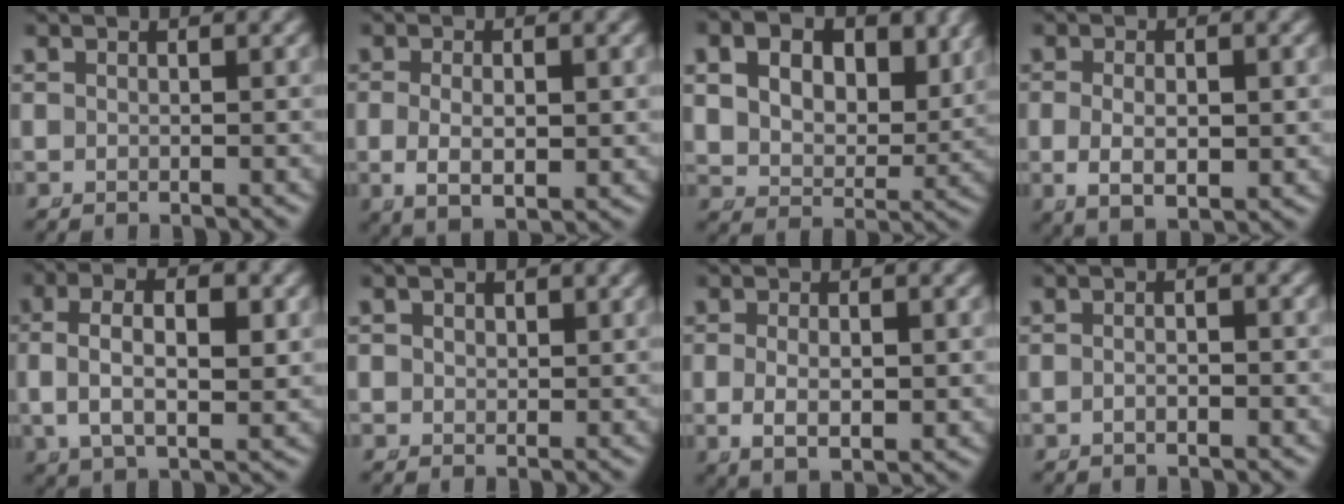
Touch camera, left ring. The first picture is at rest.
{"total": 3.8, "force": [-0.4, 1.8, 3.3], "torque": [-0.067, -0.018, 0.008]}
{"total": 7.3, "force": [2.9, 5.2, 4.3], "torque": [-0.089, -0.026, 0.052]}
{"total": 3.9, "force": [-0.5, 2.0, 3.3], "torque": [-0.068, -0.019, 0.007]}
{"total": 6.6, "force": [1.1, 3.6, 5.5], "torque": [-0.100, 0.002, 0.019]}
{"total": 1.8, "force": [0.6, 1.6, 0.6], "torque": [-0.013, -0.007, 0.015]}
{"total": 3.4, "force": [-0.4, 1.6, 3.0], "torque": [-0.061, -0.018, 0.008]}
{"total": 1.3, "force": [-0.8, 0.4, 0.9], "torque": [-0.017, 0.000, -0.016]}